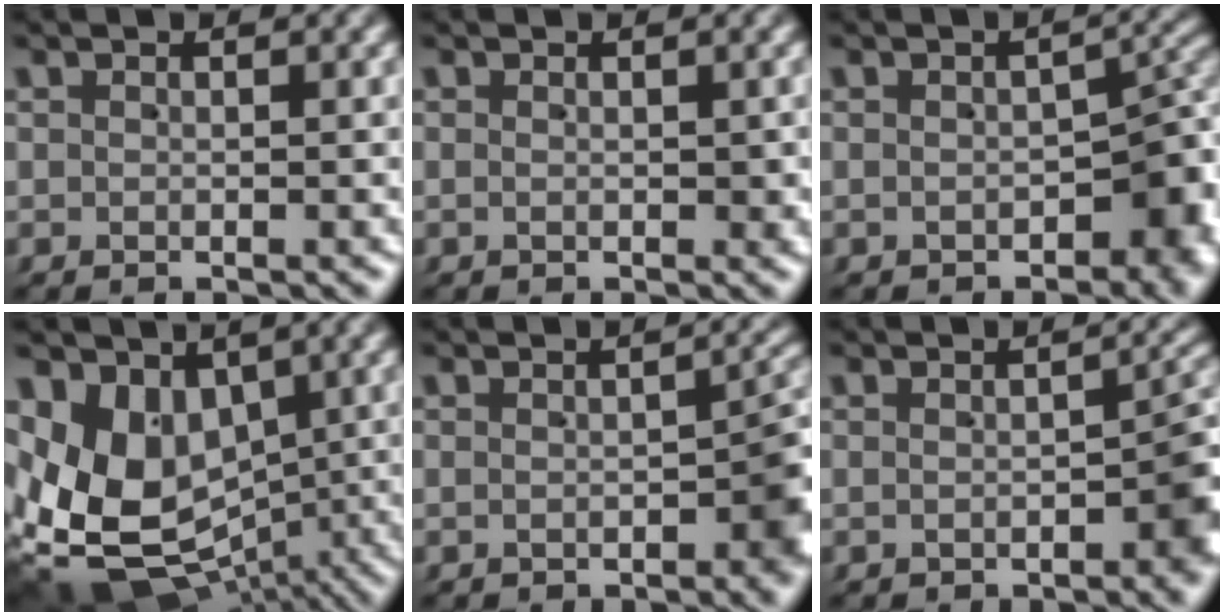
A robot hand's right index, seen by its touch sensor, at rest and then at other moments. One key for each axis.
{"total": 0.6, "fx": -0.1, "fy": 0.3, "fz": 0.5, "tx": -0.010, "ty": -0.005, "tz": 0.001}
{"total": 5.6, "fx": -2.6, "fy": 3.0, "fz": 3.9, "tx": -0.035, "ty": -0.005, "tz": -0.034}
{"total": 16.8, "fx": -5.2, "fy": 12.7, "fz": 9.7, "tx": -0.231, "ty": -0.075, "tz": -0.056}
{"total": 3.7, "fx": -1.3, "fy": 1.6, "fz": 3.0, "tx": -0.029, "ty": -0.005, "tz": -0.020}
{"total": 3.6, "fx": -1.3, "fy": 1.4, "fz": 3.0, "tx": -0.031, "ty": -0.002, "tz": -0.021}